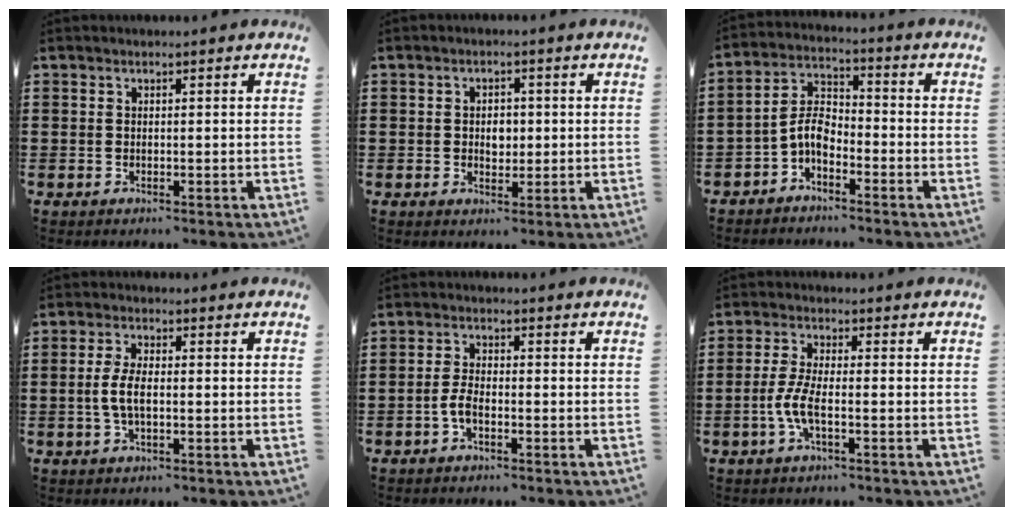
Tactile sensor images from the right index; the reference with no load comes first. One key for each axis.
{"total": 2.4, "fx": 0.1, "fy": 1.7, "fz": 1.6, "tx": -0.025, "ty": 0.005, "tz": -0.001}
{"total": 5.3, "fx": -2.7, "fy": 2.7, "fz": 3.6, "tx": -0.095, "ty": 0.003, "tz": -0.063}
{"total": 4.2, "fx": -0.5, "fy": 1.7, "fz": 3.8, "tx": -0.090, "ty": -0.002, "tz": -0.015}
{"total": 2.9, "fx": -1.3, "fy": 1.1, "fz": 2.4, "tx": -0.065, "ty": -0.003, "tz": -0.030}
{"total": 4.8, "fx": -1.6, "fy": 1.3, "fz": 4.3, "tx": -0.110, "ty": -0.008, "tz": -0.038}